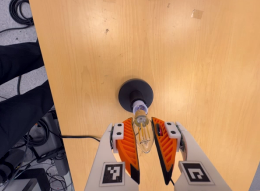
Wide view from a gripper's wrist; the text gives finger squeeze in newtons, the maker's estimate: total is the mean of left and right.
{"total": 14.2, "left": 15.4, "right": 13.0}